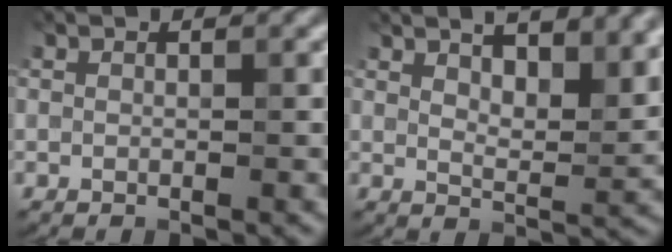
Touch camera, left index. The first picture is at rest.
{"total": 7.6, "force": [4.7, 2.7, 5.4], "torque": [-0.057, 0.013, 0.060]}